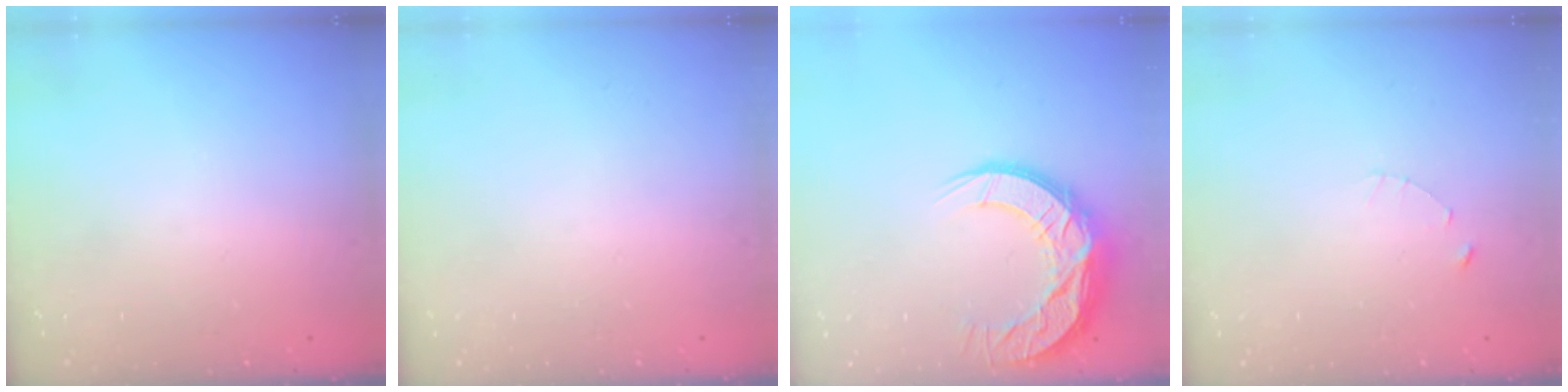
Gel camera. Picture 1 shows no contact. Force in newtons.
{"total": 0.0}
{"total": 15.4, "press": 15.3, "slide": 1.0}
{"total": 1.2, "press": 1.1, "slide": 0.2}